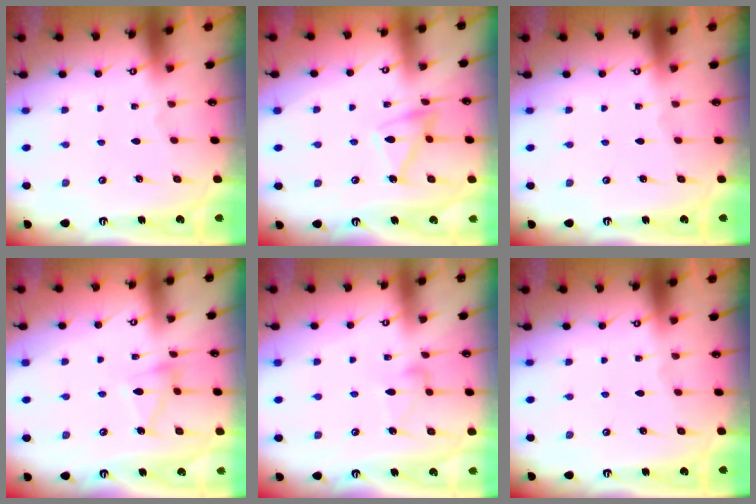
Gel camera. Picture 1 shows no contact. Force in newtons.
{"total": 11.4, "press": 11.4, "slide": 0.7}
{"total": 0.0}
{"total": 7.1, "press": 7.1, "slide": 0.6}
{"total": 6.7, "press": 6.7, "slide": 0.4}
{"total": 0.0}